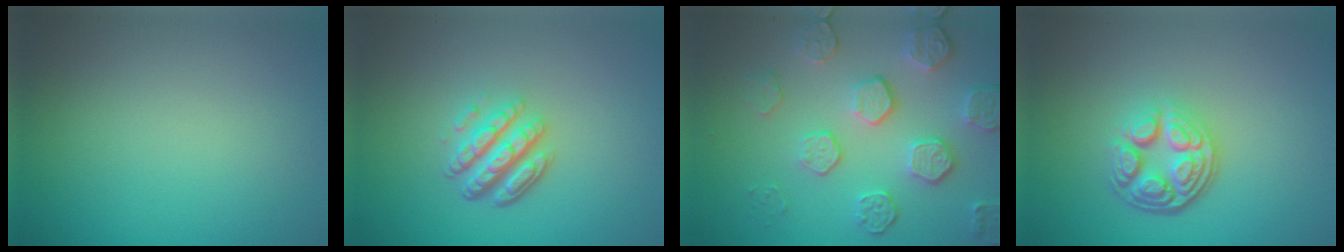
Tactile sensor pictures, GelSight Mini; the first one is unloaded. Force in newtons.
{"total": 4.4, "press": 3.3, "slide": 2.9}
{"total": 5.4, "press": 4.2, "slide": 3.3}
{"total": 4.9, "press": 3.4, "slide": 3.5}